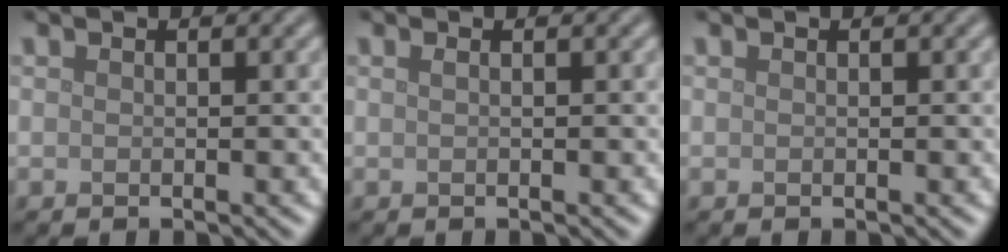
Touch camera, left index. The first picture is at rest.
{"total": 0.5, "force": [0.1, 0.2, 0.5], "torque": [-0.010, 0.004, 0.000]}
{"total": 0.0}